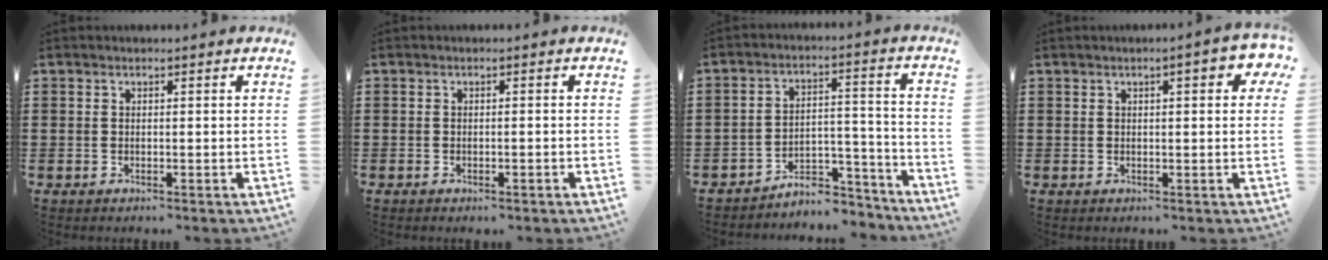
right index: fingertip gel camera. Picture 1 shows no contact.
{"total": 0.6, "force": [-0.5, 0.2, 0.3], "torque": [-0.009, -0.003, -0.010]}
{"total": 5.9, "force": [-5.3, 2.0, 1.5], "torque": [-0.023, 0.019, -0.104]}
{"total": 3.6, "force": [1.2, 0.9, 3.3], "torque": [-0.050, 0.001, 0.015]}